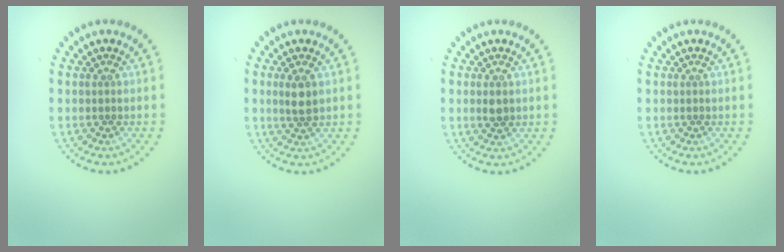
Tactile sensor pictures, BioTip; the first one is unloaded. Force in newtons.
{"total": 1.9, "press": 1.8, "slide": 0.7}
{"total": 1.3, "press": 1.3, "slide": 0.1}
{"total": 0.0}